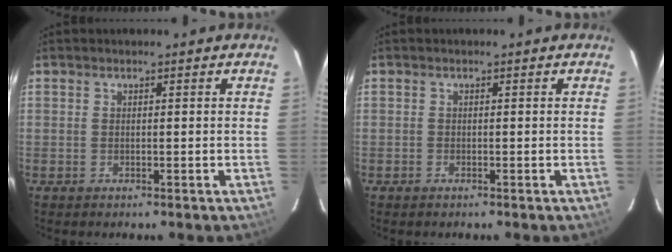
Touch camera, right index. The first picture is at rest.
{"total": 0.6, "force": [-0.5, 0.3, 0.1], "torque": [-0.002, 0.001, -0.011]}